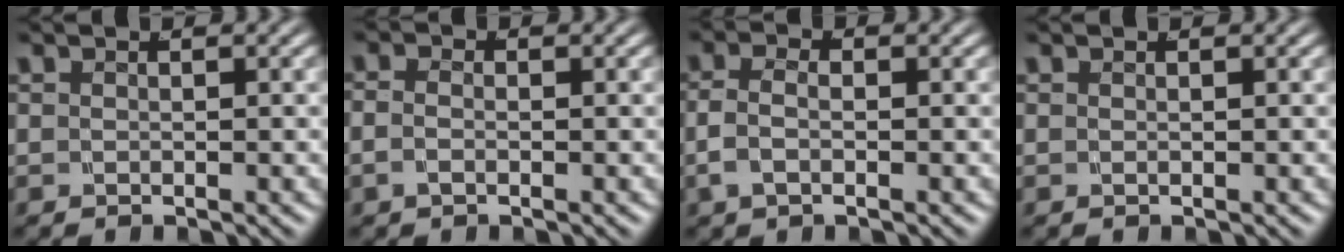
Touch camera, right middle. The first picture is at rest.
{"total": 1.5, "force": [-0.3, 1.1, 1.0], "torque": [-0.023, 0.002, -0.011]}
{"total": 2.9, "force": [-0.4, 1.9, 2.2], "torque": [-0.045, -0.001, -0.009]}
{"total": 0.0}